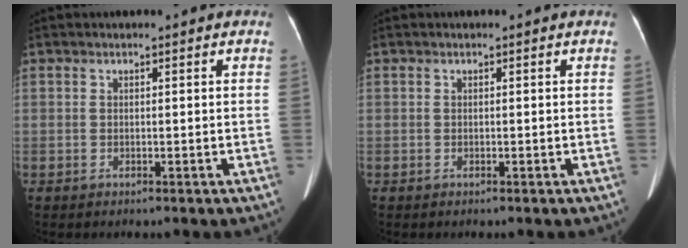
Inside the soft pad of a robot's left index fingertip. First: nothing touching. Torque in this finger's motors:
{"motor_torque": [0.15, 0.16, 0.00, 0.01]}